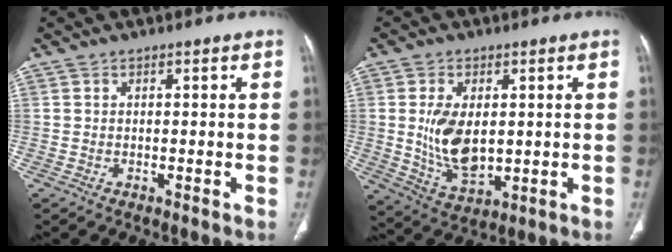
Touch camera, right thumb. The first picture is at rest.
{"total": 10.7, "force": [0.8, 6.3, 8.7], "torque": [-0.152, -0.016, 0.033]}